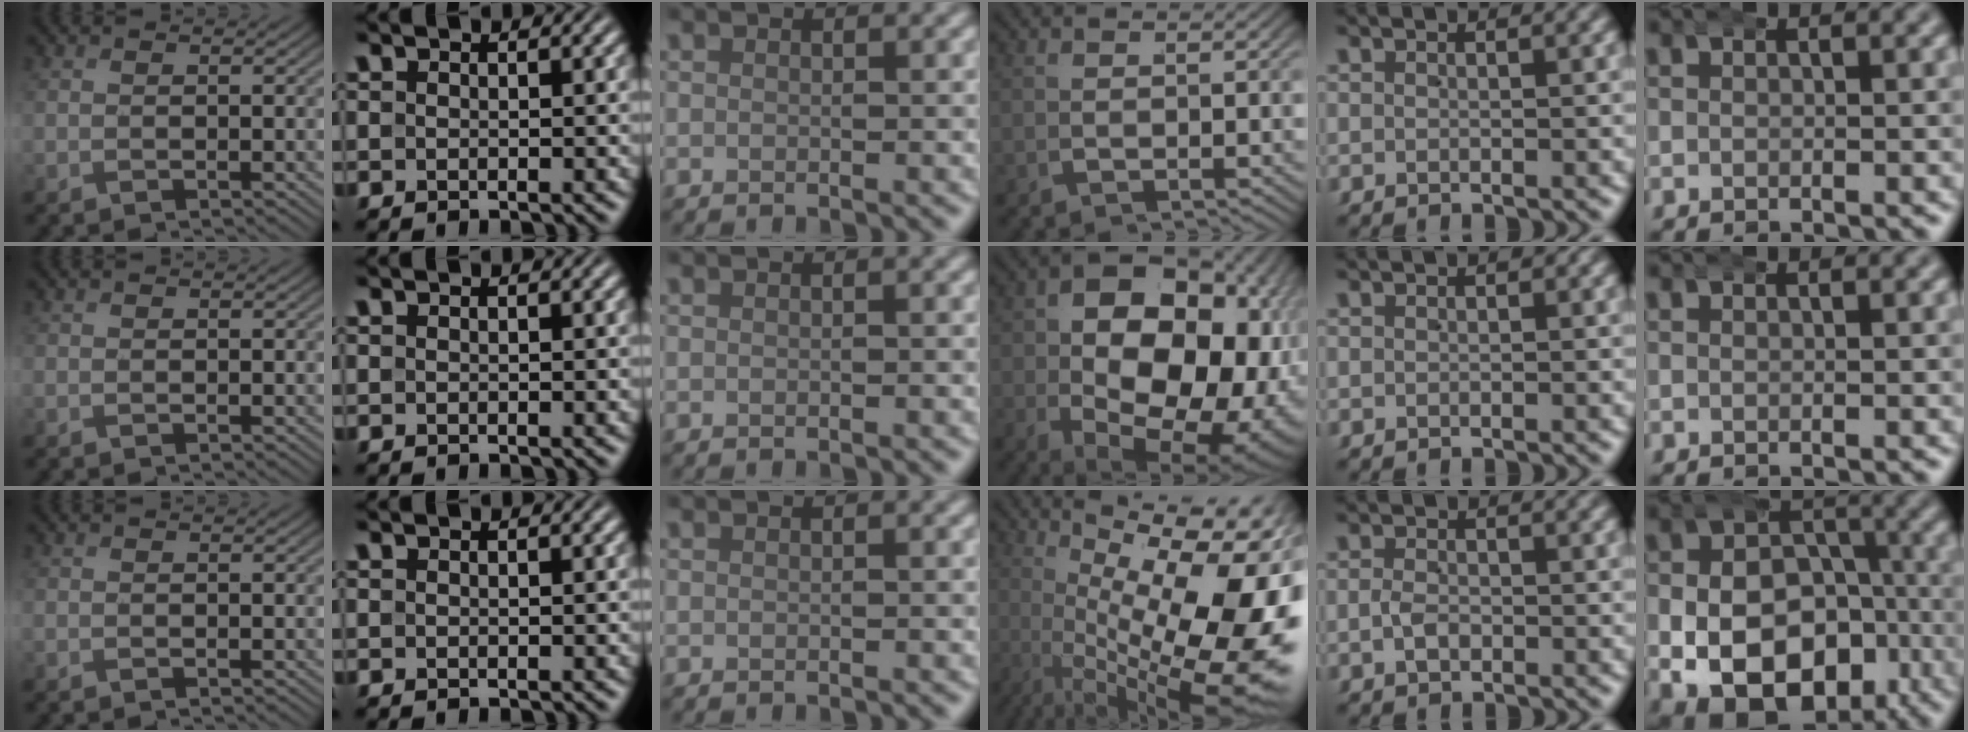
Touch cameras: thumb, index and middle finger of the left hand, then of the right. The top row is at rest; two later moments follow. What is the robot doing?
{"motion": "wrap", "object": "arm wrap"}